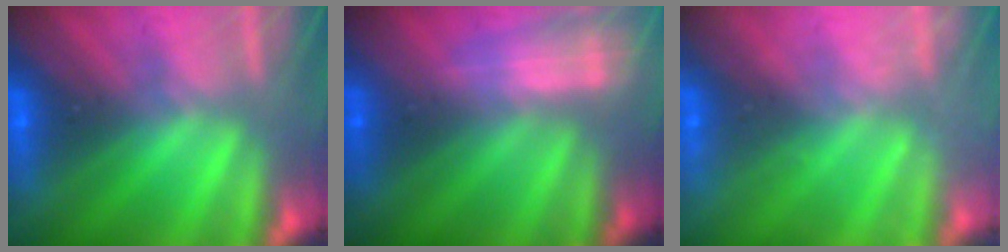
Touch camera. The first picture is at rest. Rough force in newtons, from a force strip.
{"total": 2.5}
{"total": 2.4}